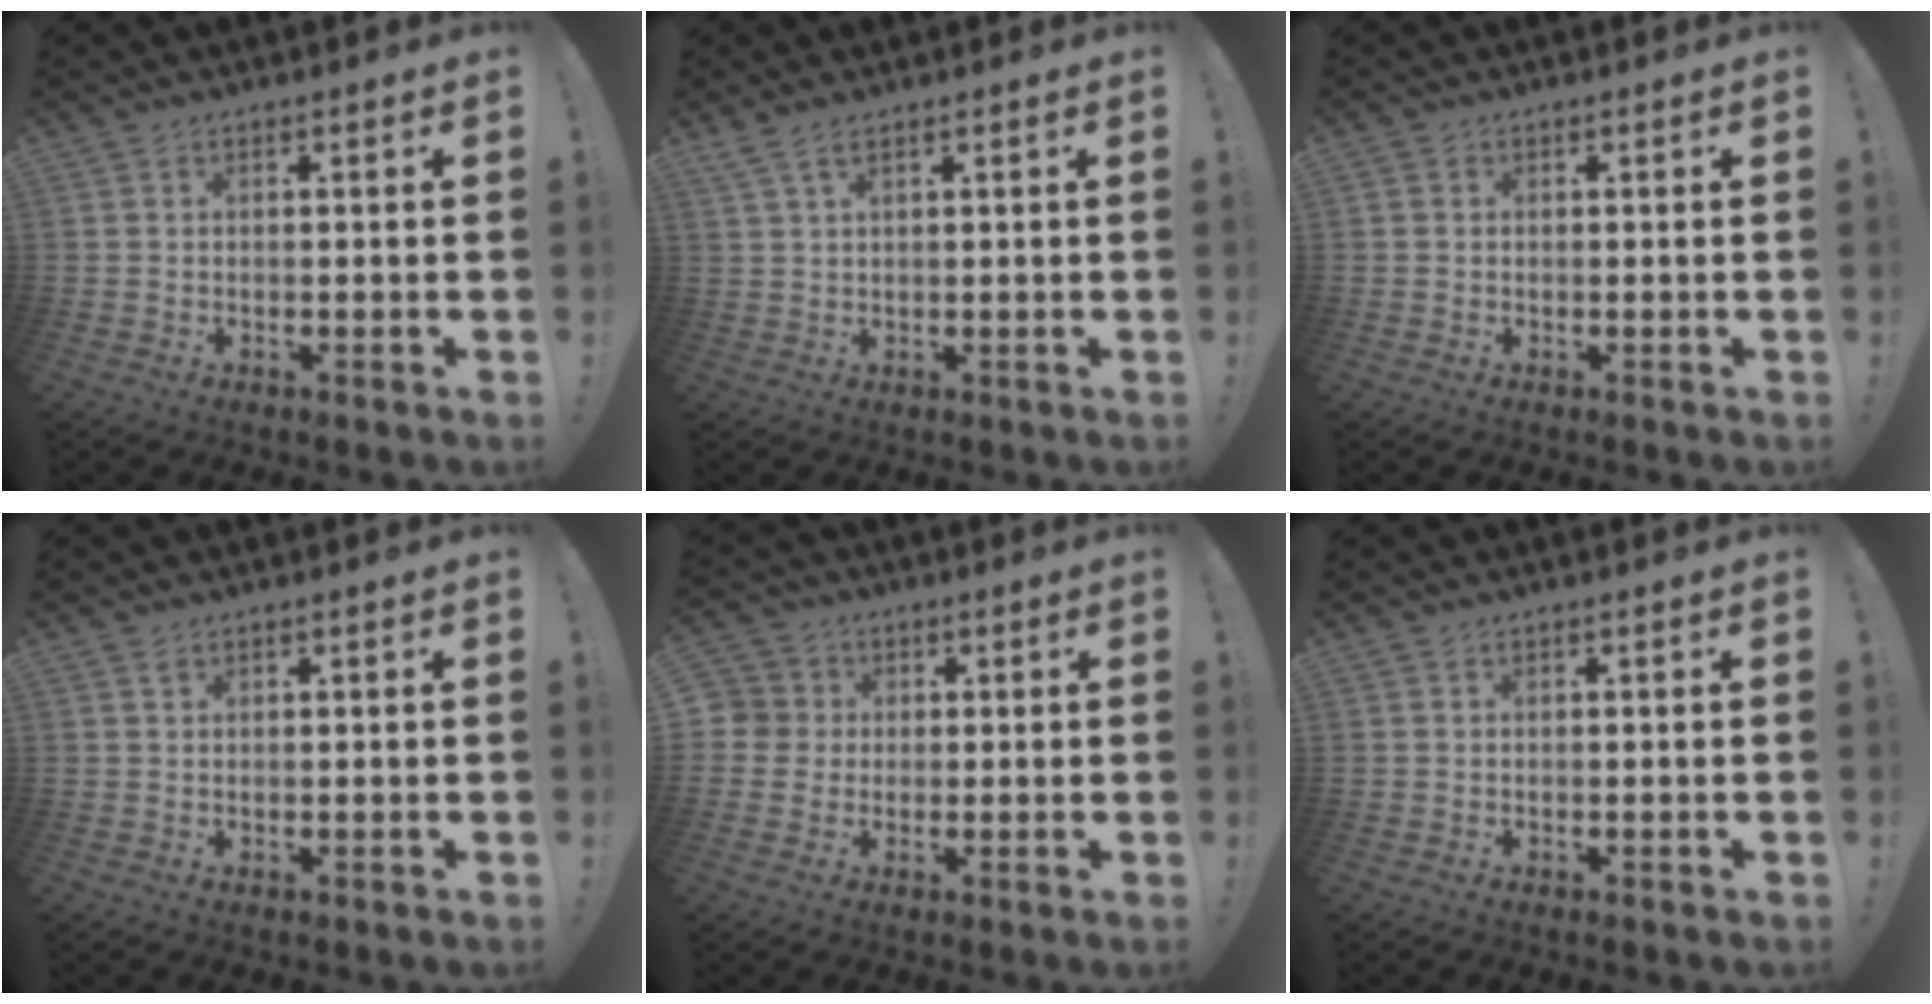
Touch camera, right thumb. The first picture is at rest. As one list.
[{"total": 3.2, "force": [2.3, 0.6, 2.1], "torque": [-0.052, -0.007, 0.044]}, {"total": 0.7, "force": [0.1, 0.6, 0.1], "torque": [-0.007, 0.004, 0.004]}, {"total": 0.7, "force": [0.5, 0.4, 0.4], "torque": [0.002, -0.004, 0.008]}, {"total": 5.0, "force": [0.4, 4.8, 1.0], "torque": [-0.023, 0.003, 0.006]}, {"total": 0.0}]